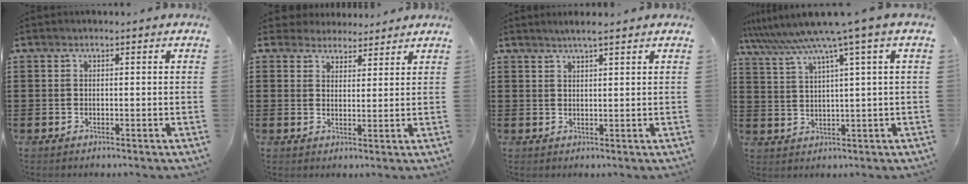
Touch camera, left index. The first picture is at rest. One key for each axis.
{"total": 3.6, "fx": 3.2, "fy": 1.8, "fz": -0.2, "tx": -0.013, "ty": 0.000, "tz": 0.060}
{"total": 2.2, "fx": 1.8, "fy": -0.2, "fz": 1.4, "tx": -0.028, "ty": 0.003, "tz": 0.032}
{"total": 6.9, "fx": 4.3, "fy": -0.7, "fz": 5.3, "tx": -0.119, "ty": -0.030, "tz": 0.068}